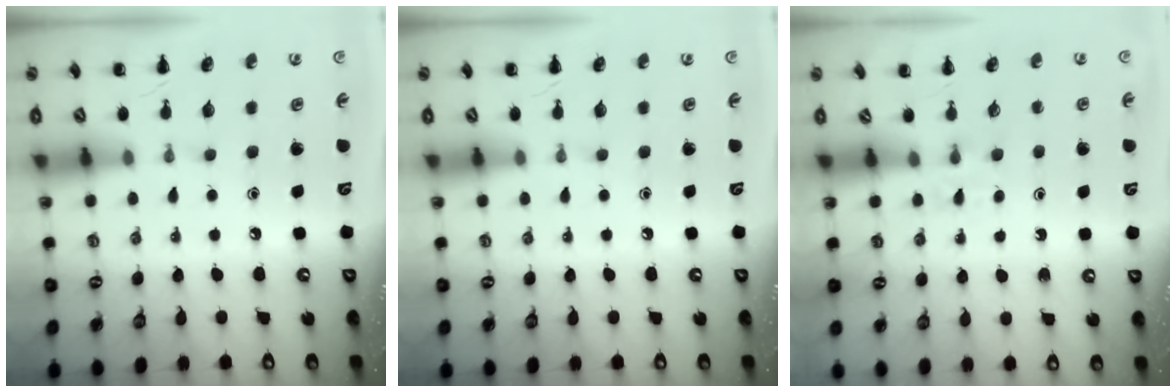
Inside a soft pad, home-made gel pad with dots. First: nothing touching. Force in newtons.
{"total": 0.0}
{"total": 2.4, "press": 2.0, "slide": 1.2}